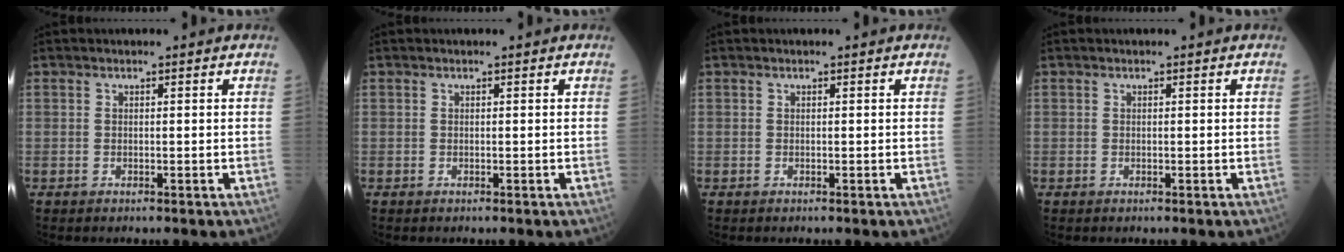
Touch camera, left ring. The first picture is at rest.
{"total": 0.0}
{"total": 0.0}
{"total": 0.0}